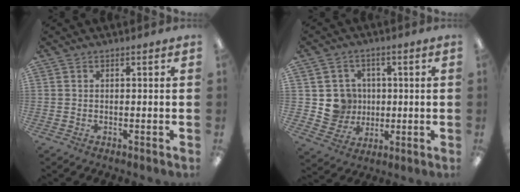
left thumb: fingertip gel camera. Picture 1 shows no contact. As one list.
[{"total": 8.0, "force": [0.6, 7.8, 1.2], "torque": [-0.024, 0.008, 0.024]}]